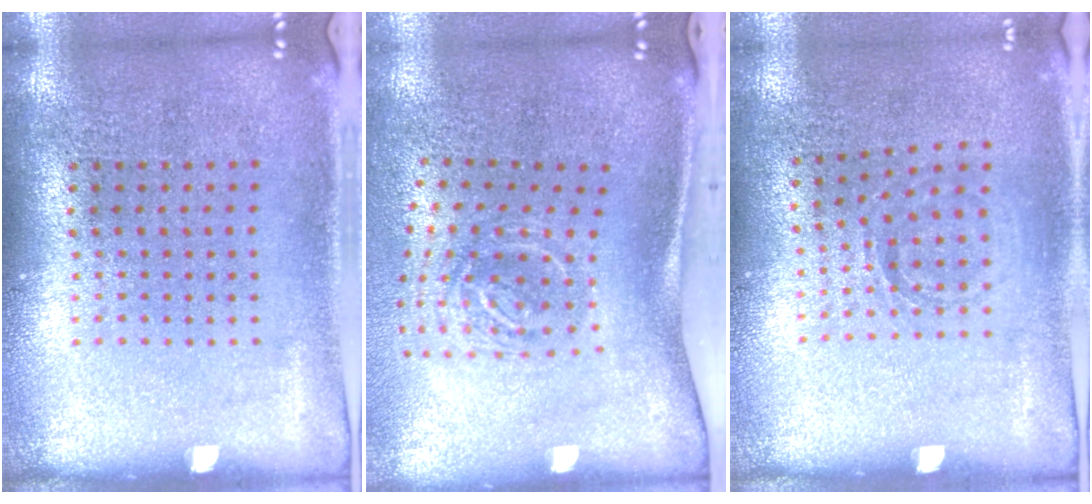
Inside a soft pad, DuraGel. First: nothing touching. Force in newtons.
{"total": 2.0, "press": 1.3, "slide": 1.5}
{"total": 0.9, "press": 0.8, "slide": 0.3}